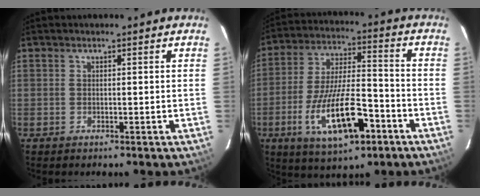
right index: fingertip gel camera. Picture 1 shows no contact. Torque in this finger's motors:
{"motor_torque": [1.14, -1.00, 0.70, 0.19]}